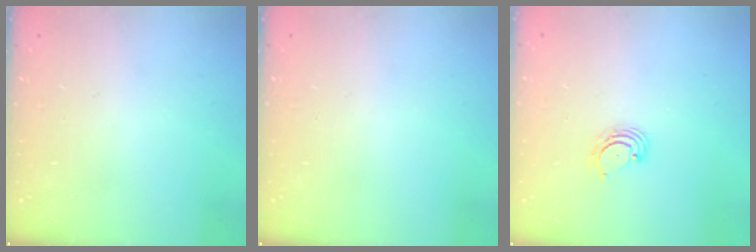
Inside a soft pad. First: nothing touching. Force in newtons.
{"total": 0.0}
{"total": 4.0, "press": 4.0, "slide": 0.5}